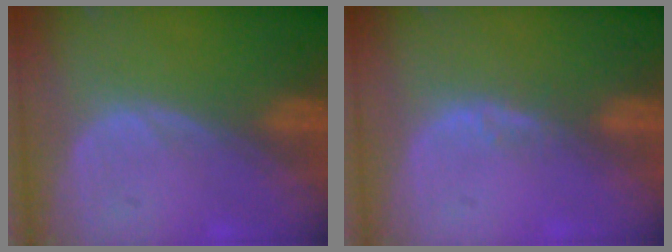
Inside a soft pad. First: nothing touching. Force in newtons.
{"total": 1.9, "press": 1.4, "slide": 1.3}